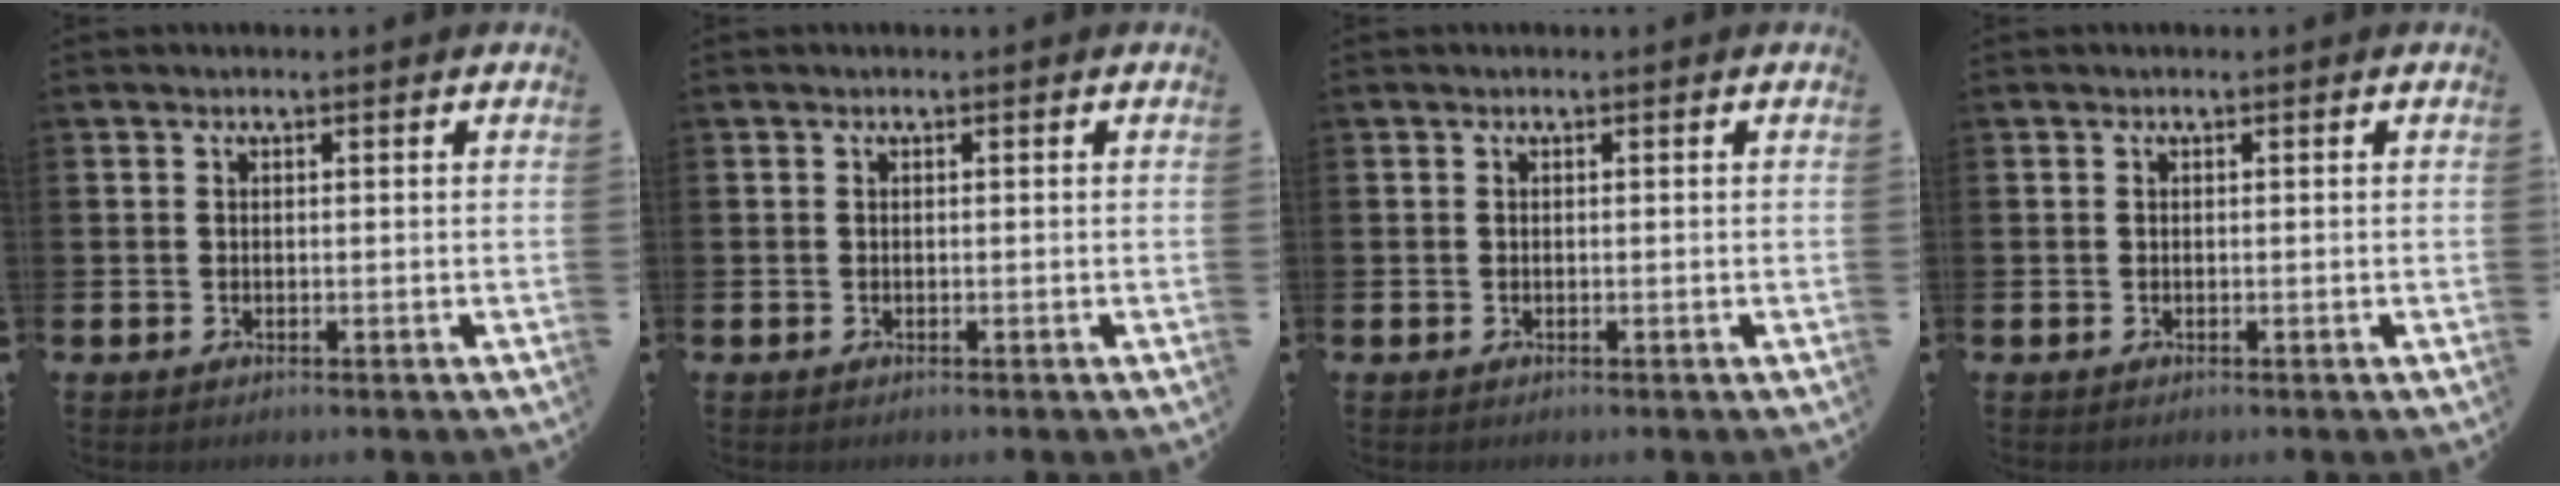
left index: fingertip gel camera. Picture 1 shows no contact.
{"total": 0.0}
{"total": 0.0}
{"total": 0.0}